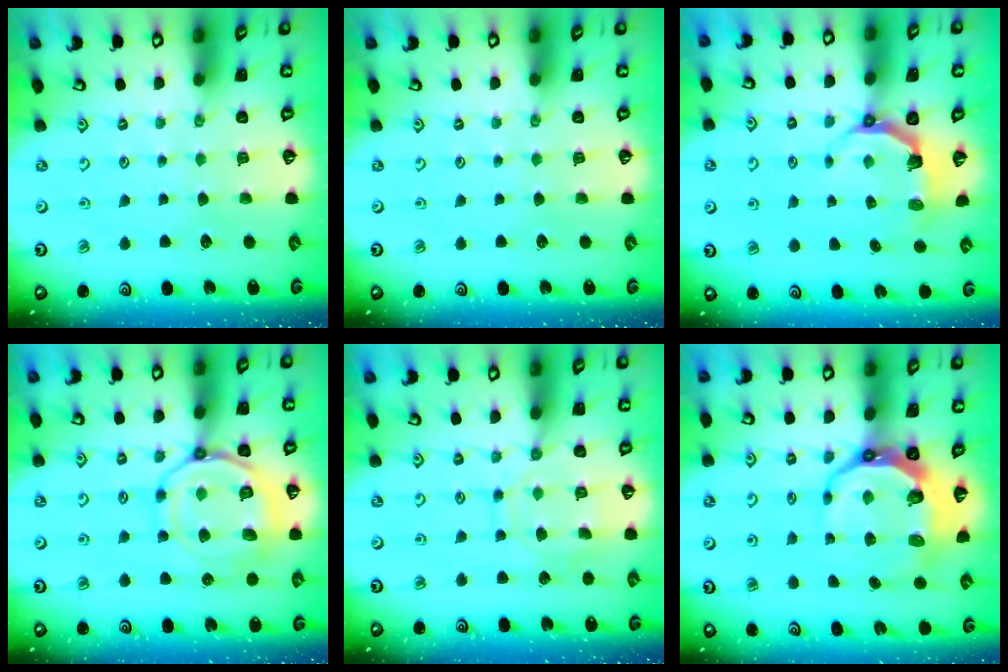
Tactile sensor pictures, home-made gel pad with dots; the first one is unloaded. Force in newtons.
{"total": 0.0}
{"total": 4.9, "press": 3.4, "slide": 3.6}
{"total": 14.9, "press": 14.8, "slide": 1.6}
{"total": 11.0, "press": 11.0, "slide": 0.8}
{"total": 11.1, "press": 10.3, "slide": 4.2}